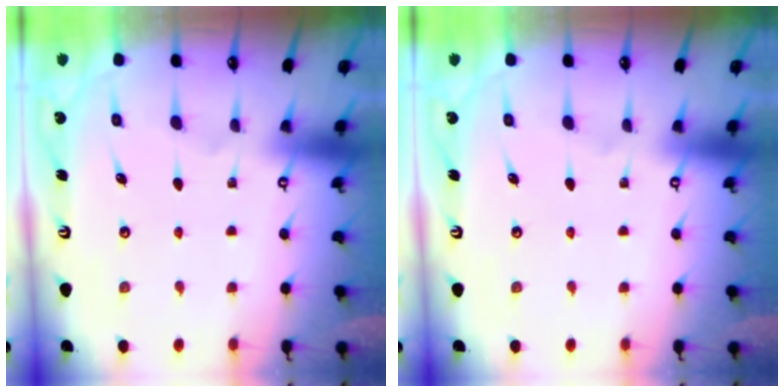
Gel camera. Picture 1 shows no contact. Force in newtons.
{"total": 0.0}